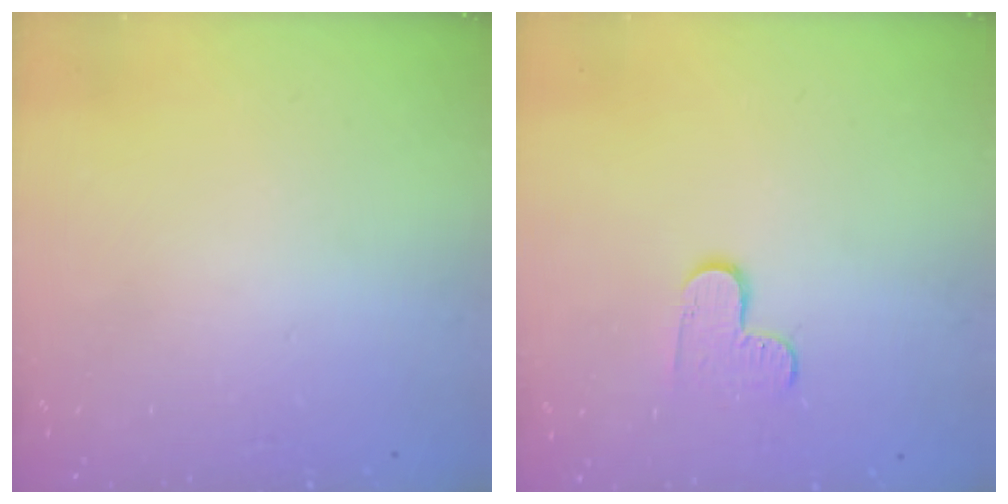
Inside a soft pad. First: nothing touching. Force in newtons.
{"total": 6.1, "press": 6.1, "slide": 0.6}